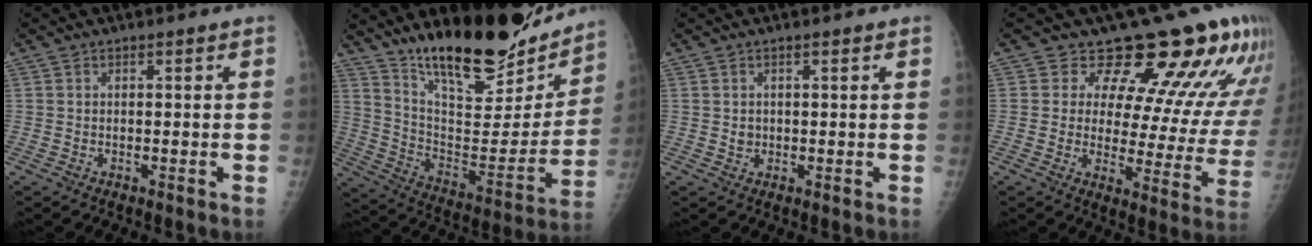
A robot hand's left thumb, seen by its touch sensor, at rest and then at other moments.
{"total": 25.6, "force": [20.0, 8.2, 13.8], "torque": [-0.176, -0.102, 0.311]}
{"total": 1.3, "force": [0.4, 1.1, 0.6], "torque": [0.000, -0.002, 0.008]}
{"total": 17.0, "force": [13.4, 6.5, 8.2], "torque": [-0.052, -0.086, 0.151]}